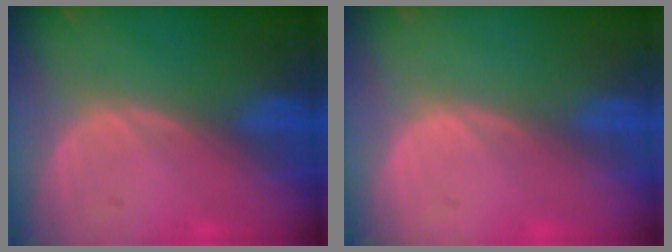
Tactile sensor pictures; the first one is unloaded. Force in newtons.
{"total": 0.0}